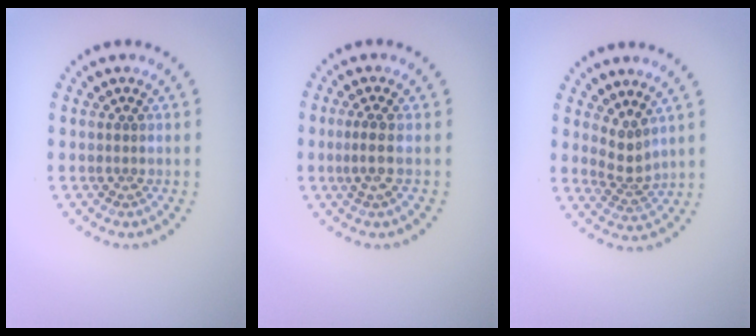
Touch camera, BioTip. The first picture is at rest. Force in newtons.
{"total": 1.8, "press": 1.4, "slide": 1.2}
{"total": 2.2, "press": 1.5, "slide": 1.6}